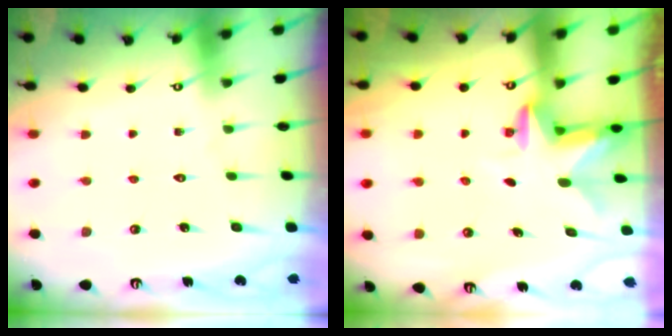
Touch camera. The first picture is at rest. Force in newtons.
{"total": 2.6, "press": 2.6, "slide": 0.6}